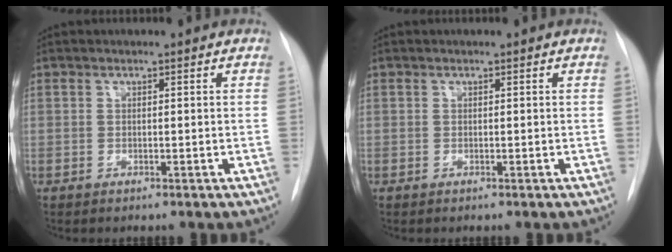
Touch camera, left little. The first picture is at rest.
{"total": 0.0}